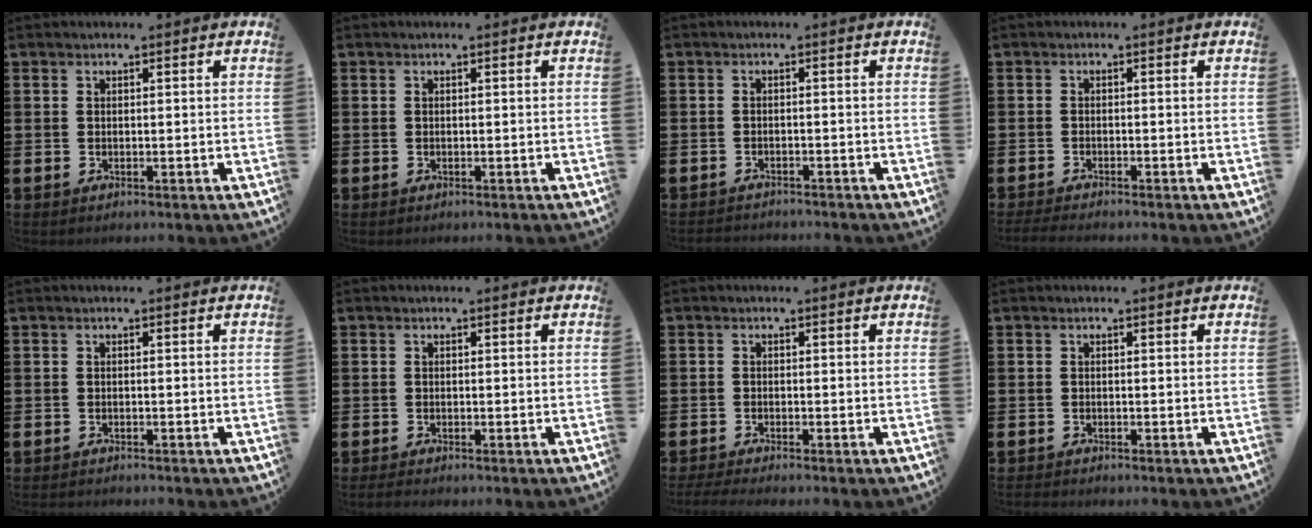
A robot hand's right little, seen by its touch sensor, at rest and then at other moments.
{"total": 0.0}
{"total": 1.2, "force": [-1.1, 0.0, -0.1], "torque": [-0.001, 0.001, -0.024]}
{"total": 1.0, "force": [-0.8, 0.0, 0.6], "torque": [-0.009, 0.000, -0.016]}
{"total": 0.0}
{"total": 0.6, "force": [-0.3, 0.0, 0.5], "torque": [-0.007, -0.001, -0.005]}
{"total": 1.1, "force": [-0.7, 0.0, 0.8], "torque": [-0.012, 0.000, -0.013]}
{"total": 0.0}